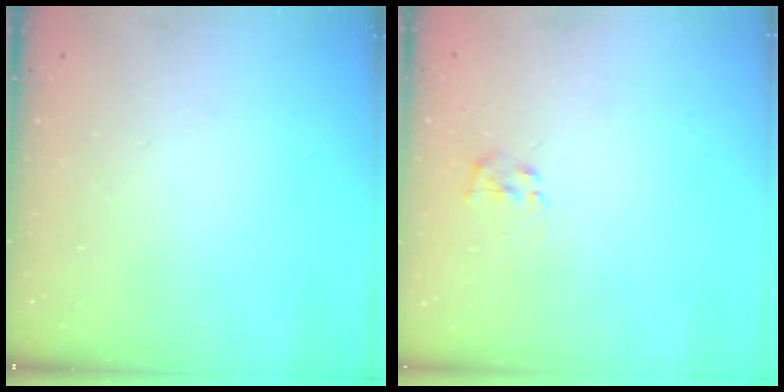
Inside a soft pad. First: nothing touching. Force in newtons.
{"total": 1.8, "press": 1.7, "slide": 0.7}